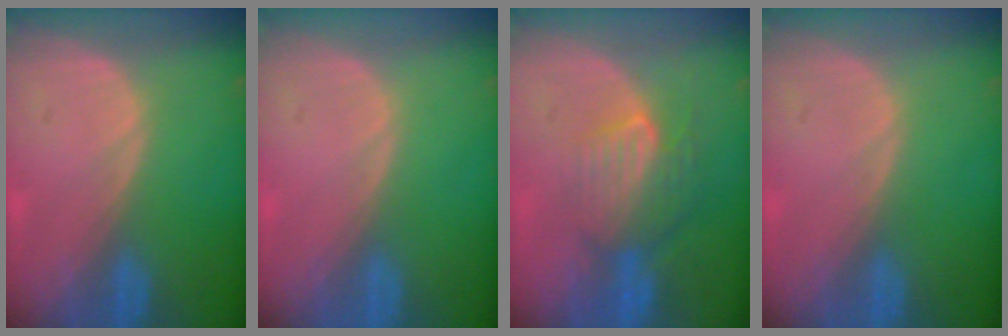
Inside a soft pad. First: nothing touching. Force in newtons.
{"total": 0.0}
{"total": 8.0, "press": 7.3, "slide": 3.3}
{"total": 0.0}